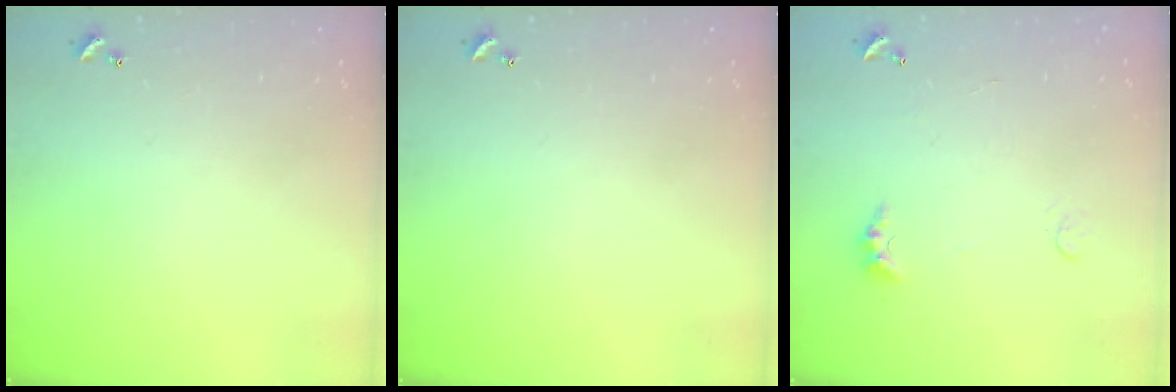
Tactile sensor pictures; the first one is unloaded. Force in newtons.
{"total": 0.0}
{"total": 0.8, "press": 0.7, "slide": 0.4}